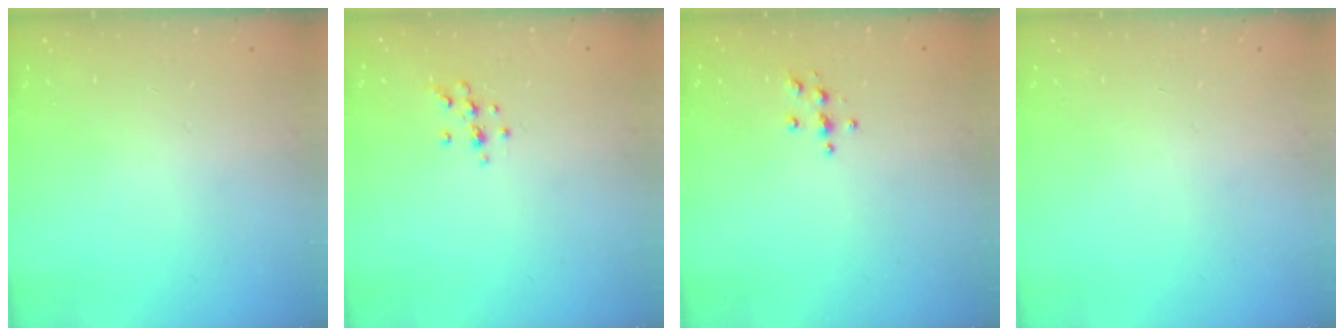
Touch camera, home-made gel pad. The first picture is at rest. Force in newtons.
{"total": 6.5, "press": 6.2, "slide": 2.1}
{"total": 3.8, "press": 3.8, "slide": 0.4}
{"total": 0.0}